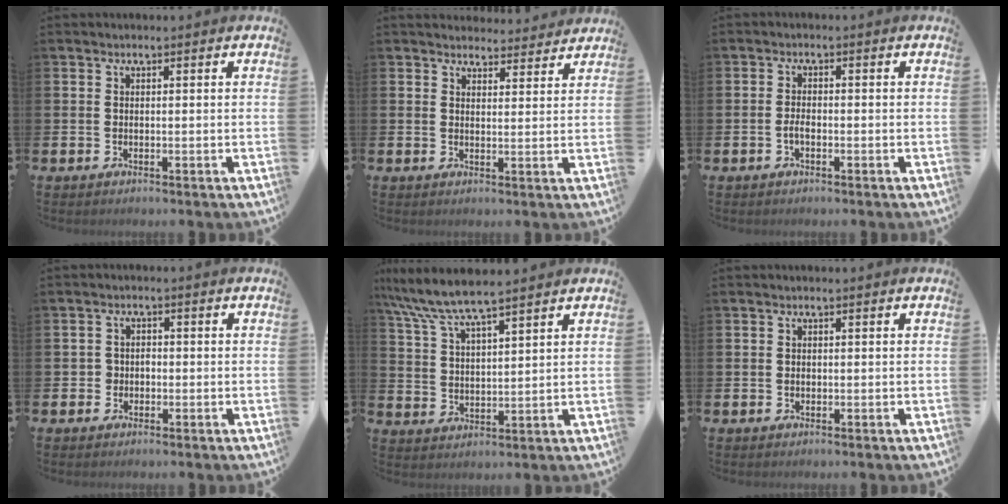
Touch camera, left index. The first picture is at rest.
{"total": 3.8, "force": [3.7, 1.0, -0.1], "torque": [0.006, -0.022, 0.065]}
{"total": 1.6, "force": [-0.6, 0.7, 1.2], "torque": [-0.020, 0.000, -0.013]}
{"total": 1.8, "force": [-0.6, 1.6, 0.3], "torque": [-0.007, 0.005, -0.016]}
{"total": 7.2, "force": [6.6, 0.6, 2.9], "torque": [-0.081, -0.027, 0.117]}
{"total": 0.5, "force": [0.0, 0.4, 0.3], "torque": [-0.003, 0.002, -0.003]}